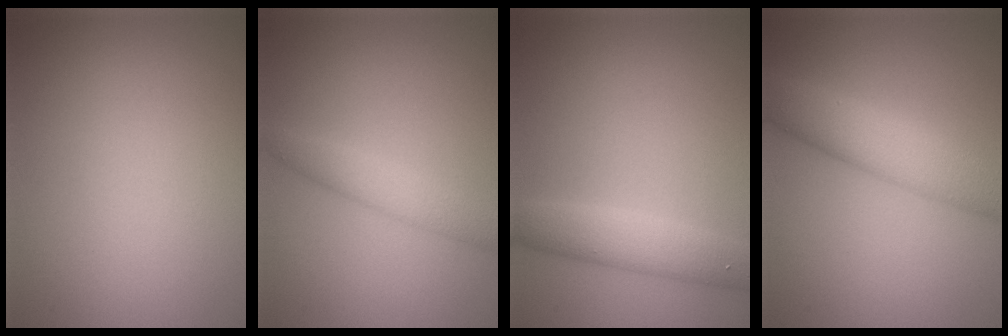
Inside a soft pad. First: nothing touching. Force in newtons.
{"total": 2.7, "press": 2.7, "slide": 0.0}
{"total": 3.8, "press": 3.8, "slide": 0.1}
{"total": 6.3, "press": 6.3, "slide": 0.2}